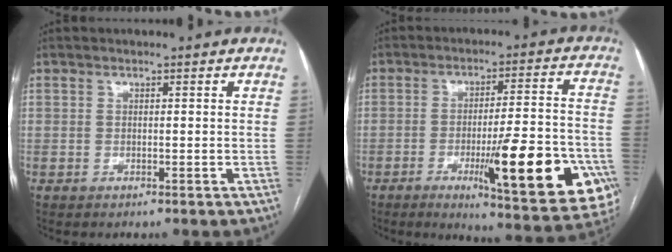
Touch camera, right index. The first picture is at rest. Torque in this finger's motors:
{"motor_torque": [1.52, -0.62, 0.46, 0.11]}